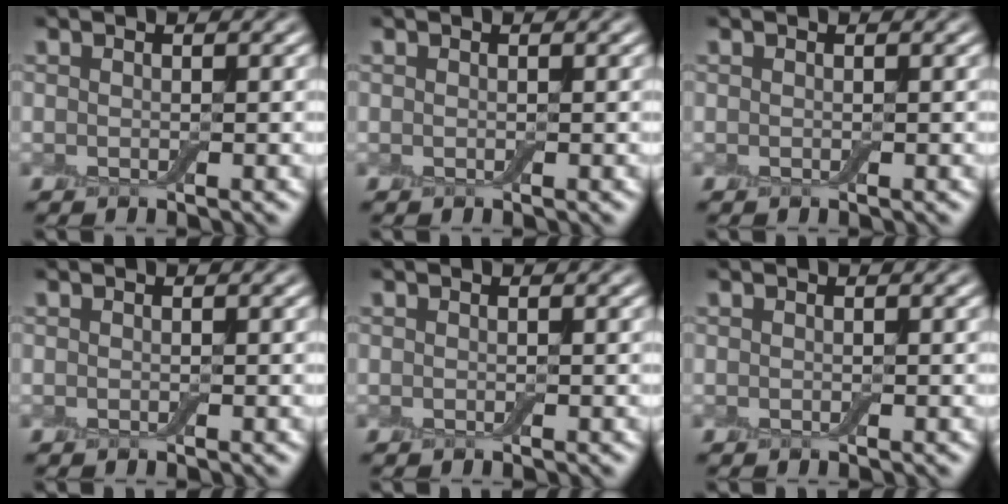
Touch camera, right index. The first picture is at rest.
{"total": 0.0}
{"total": 0.0}
{"total": 0.0}
{"total": 0.0}
{"total": 0.0}